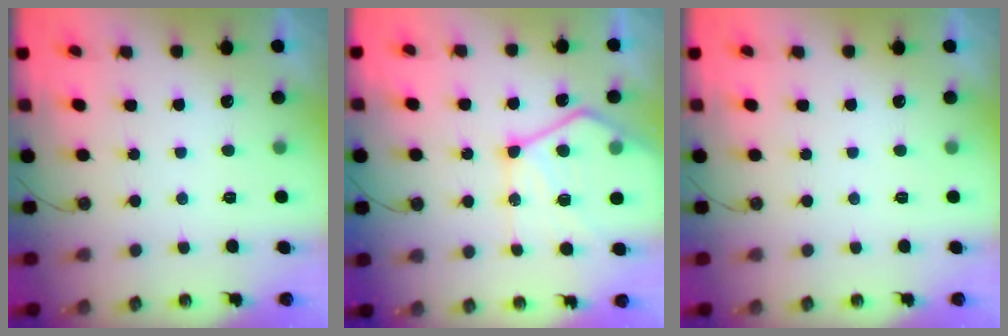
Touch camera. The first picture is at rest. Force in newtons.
{"total": 16.5, "press": 16.5, "slide": 1.8}
{"total": 0.0}